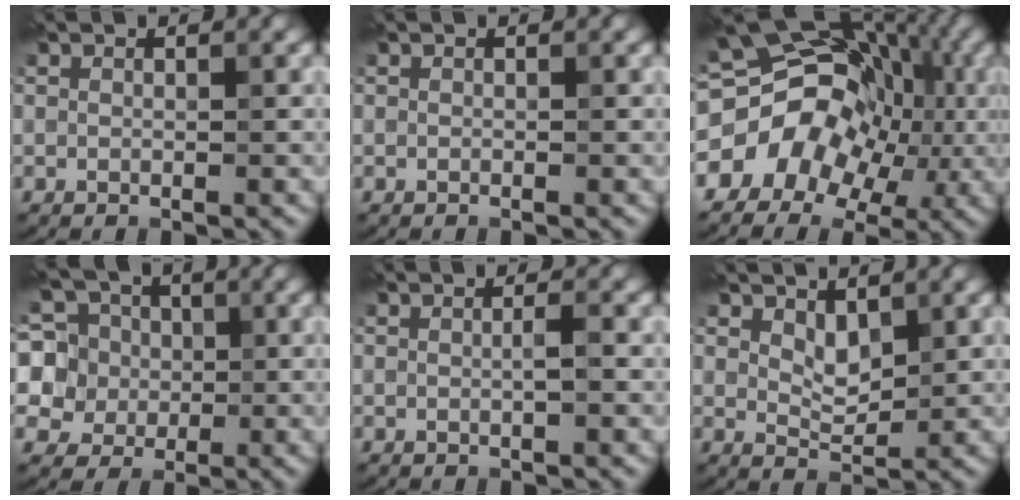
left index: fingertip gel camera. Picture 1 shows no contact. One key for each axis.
{"total": 0.0}
{"total": 13.5, "fx": -3.2, "fy": 10.5, "fz": 7.9, "tx": -0.113, "ty": 0.022, "tz": -0.065}
{"total": 8.6, "fx": 2.0, "fy": 7.9, "fz": 3.0, "tx": -0.088, "ty": 0.034, "tz": 0.029}
{"total": 0.9, "fx": 0.0, "fy": -0.1, "fz": 0.9, "tx": -0.018, "ty": 0.004, "tz": 0.001}
{"total": 2.1, "fx": 1.2, "fy": 1.1, "fz": 1.4, "tx": -0.030, "ty": -0.002, "tz": 0.026}